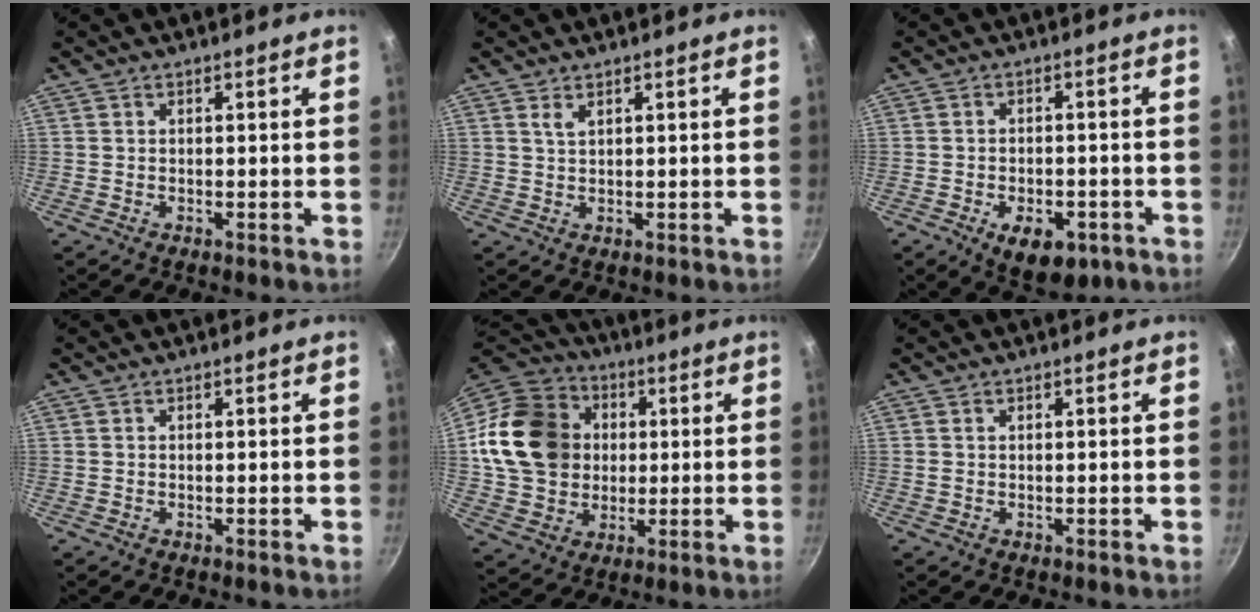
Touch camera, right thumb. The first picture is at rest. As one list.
[{"total": 1.5, "force": [0.9, 0.6, 1.1], "torque": [-0.019, -0.005, 0.019]}, {"total": 9.3, "force": [-4.1, 5.3, 6.5], "torque": [-0.067, 0.012, -0.047]}, {"total": 0.0}, {"total": 19.7, "force": [2.2, 16.6, 10.3], "torque": [-0.170, 0.025, 0.042]}, {"total": 0.0}]